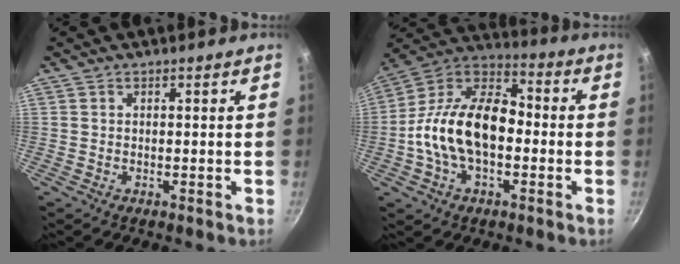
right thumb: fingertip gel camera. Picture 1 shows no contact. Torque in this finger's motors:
{"motor_torque": [2.57, 2.44, 1.82, -0.95, 0.21]}